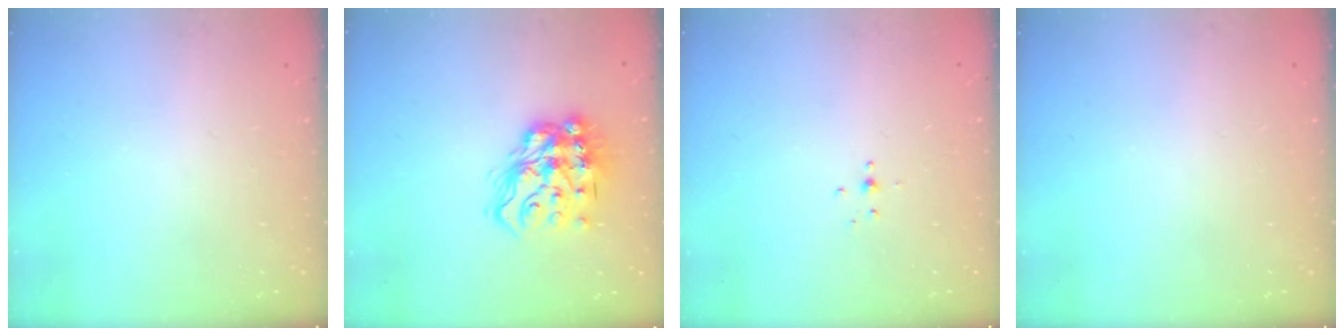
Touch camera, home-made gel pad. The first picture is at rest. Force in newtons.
{"total": 15.7, "press": 15.7, "slide": 1.0}
{"total": 2.1, "press": 1.9, "slide": 0.8}
{"total": 0.0}